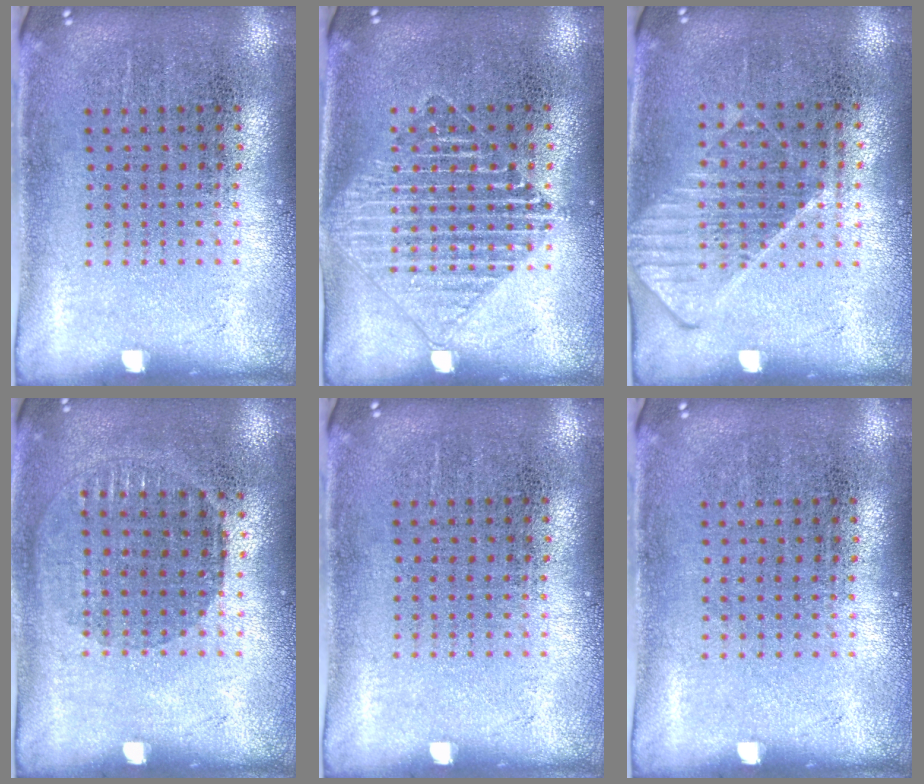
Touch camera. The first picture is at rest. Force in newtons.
{"total": 1.4, "press": 1.4, "slide": 0.3}
{"total": 1.1, "press": 1.0, "slide": 0.5}
{"total": 1.0, "press": 0.9, "slide": 0.4}
{"total": 0.0}
{"total": 0.0}